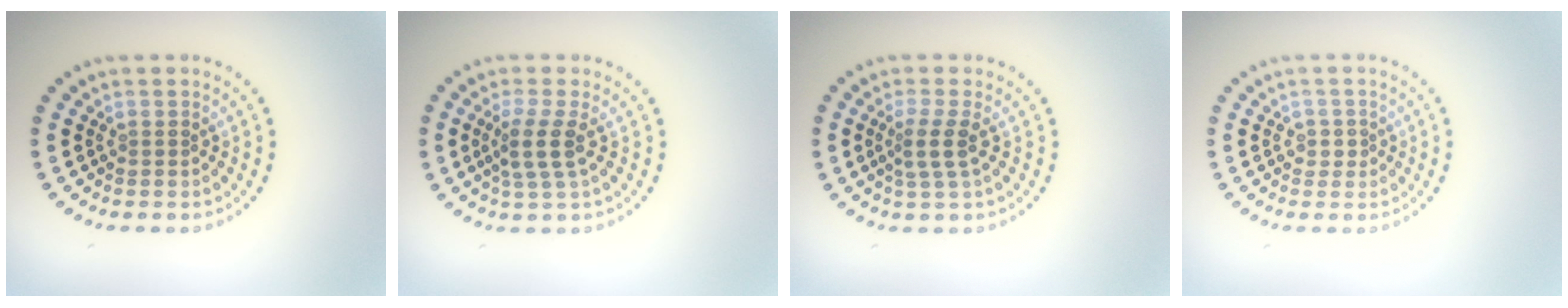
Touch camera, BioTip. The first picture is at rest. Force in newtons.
{"total": 2.7, "press": 2.1, "slide": 1.7}
{"total": 2.3, "press": 1.9, "slide": 1.4}
{"total": 1.1, "press": 1.0, "slide": 0.6}